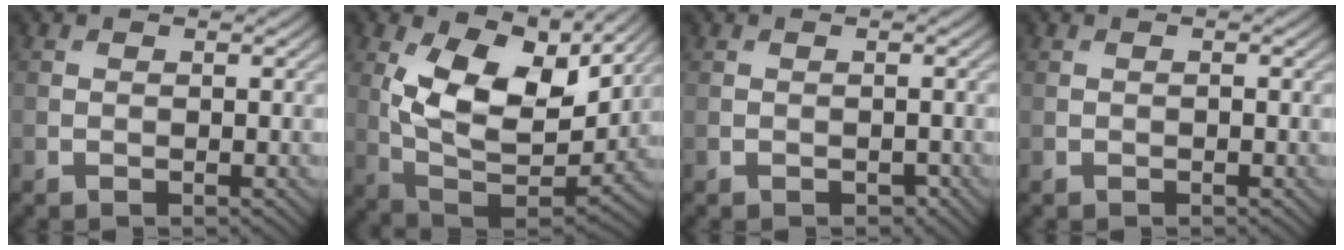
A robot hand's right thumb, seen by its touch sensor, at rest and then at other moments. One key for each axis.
{"total": 13.9, "fx": 4.9, "fy": 7.6, "fz": 10.6, "tx": -0.200, "ty": -0.013, "tz": 0.090}
{"total": 0.7, "fx": -0.5, "fy": 0.4, "fz": 0.3, "tx": -0.005, "ty": -0.004, "tz": -0.007}
{"total": 0.0}